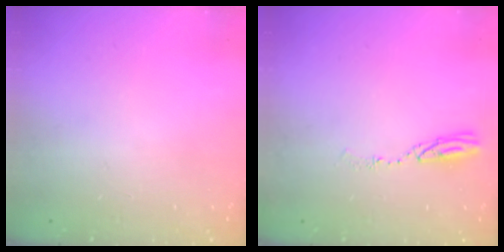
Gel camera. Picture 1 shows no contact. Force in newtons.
{"total": 4.6, "press": 4.6, "slide": 0.4}